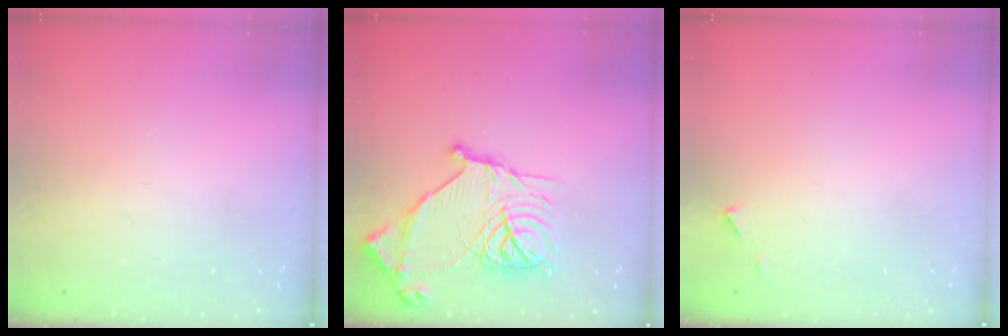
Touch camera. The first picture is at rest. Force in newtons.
{"total": 18.8, "press": 18.7, "slide": 2.0}
{"total": 4.3, "press": 4.2, "slide": 0.5}